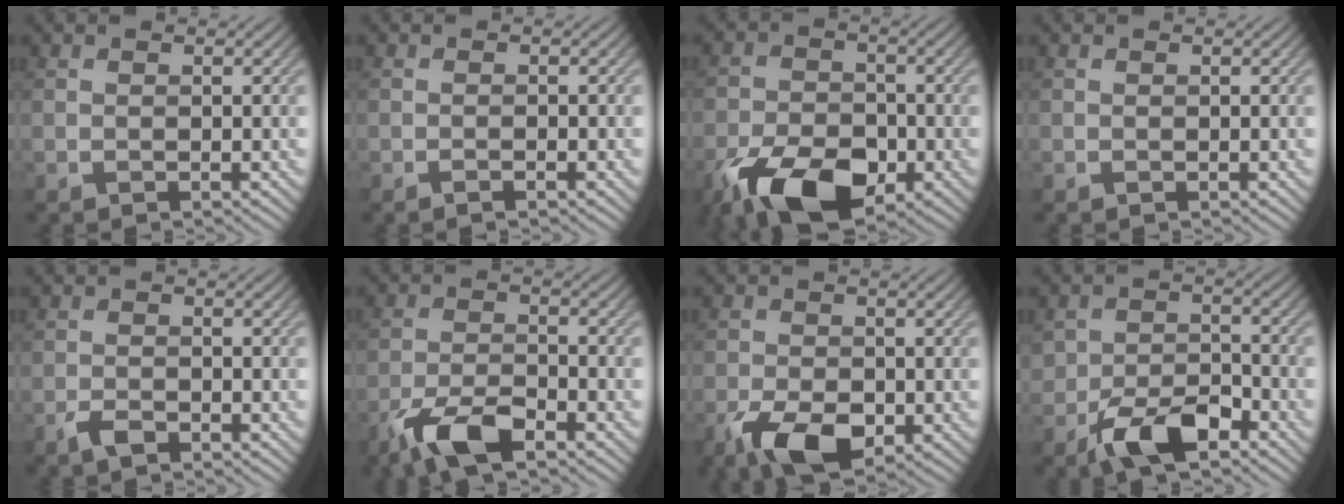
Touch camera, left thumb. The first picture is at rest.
{"total": 1.1, "force": [-0.7, 0.0, 0.8], "torque": [-0.015, 0.002, -0.016]}
{"total": 11.4, "force": [-6.2, 5.9, 7.5], "torque": [-0.157, -0.021, -0.117]}
{"total": 0.0}
{"total": 1.9, "force": [-1.4, 0.8, 1.1], "torque": [-0.022, 0.000, -0.029]}
{"total": 6.8, "force": [-4.6, 2.2, 4.5], "torque": [-0.094, 0.000, -0.091]}
{"total": 6.8, "force": [-3.2, 3.7, 4.6], "torque": [-0.097, -0.011, -0.060]}
{"total": 6.9, "force": [-4.1, 3.6, 4.2], "torque": [-0.071, 0.001, -0.082]}